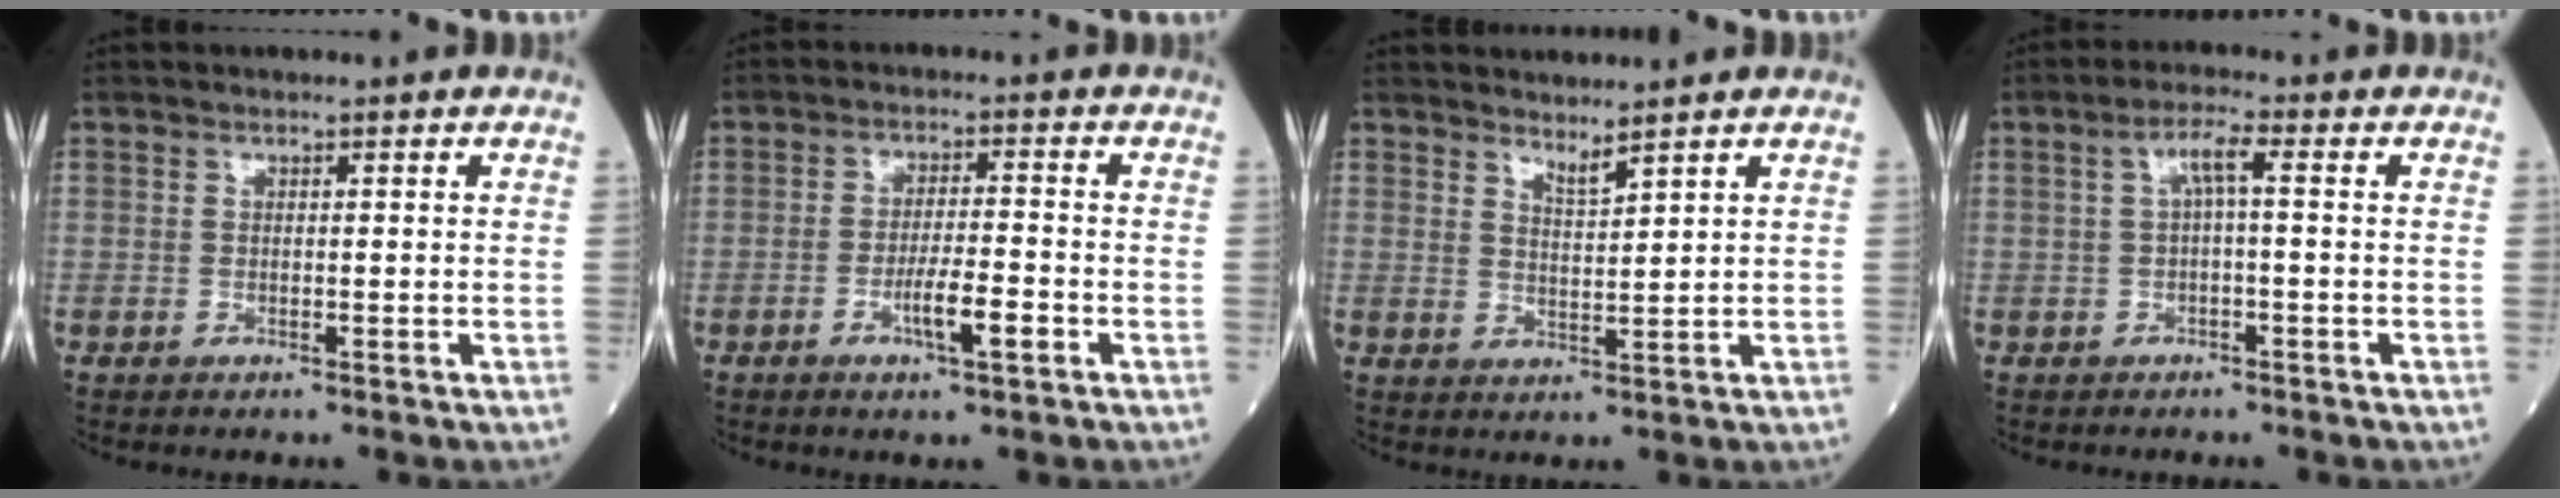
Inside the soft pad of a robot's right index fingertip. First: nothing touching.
{"total": 5.1, "force": [-2.2, 0.6, 4.6], "torque": [-0.082, -0.003, -0.039]}
{"total": 2.2, "force": [2.0, -0.4, 0.8], "torque": [-0.014, -0.014, 0.041]}
{"total": 3.5, "force": [0.5, 0.4, 3.4], "torque": [-0.062, 0.014, 0.008]}